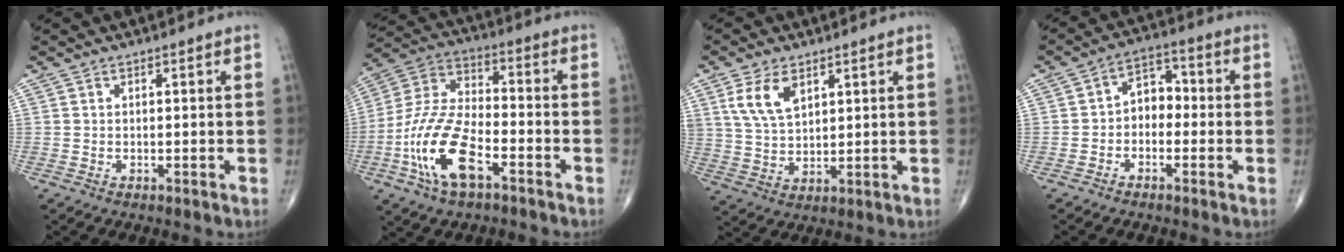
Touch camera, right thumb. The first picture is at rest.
{"total": 16.5, "force": [-6.7, 7.6, 13.0], "torque": [-0.267, 0.033, -0.130]}
{"total": 8.1, "force": [3.8, 4.5, 5.5], "torque": [-0.097, -0.013, 0.082]}
{"total": 6.1, "force": [-1.0, 4.5, 4.0], "torque": [-0.038, 0.030, -0.034]}